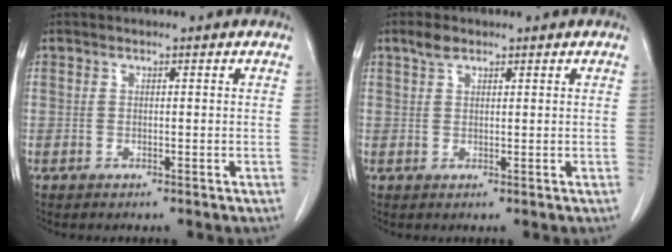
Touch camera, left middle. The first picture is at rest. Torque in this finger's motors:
{"motor_torque": [0.34, -0.17, -0.12, 0.00]}